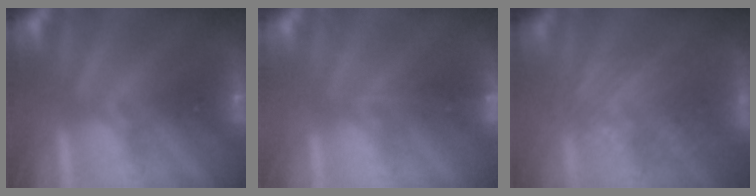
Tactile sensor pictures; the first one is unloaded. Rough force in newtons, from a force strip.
{"total": 1.3}
{"total": 3.1}